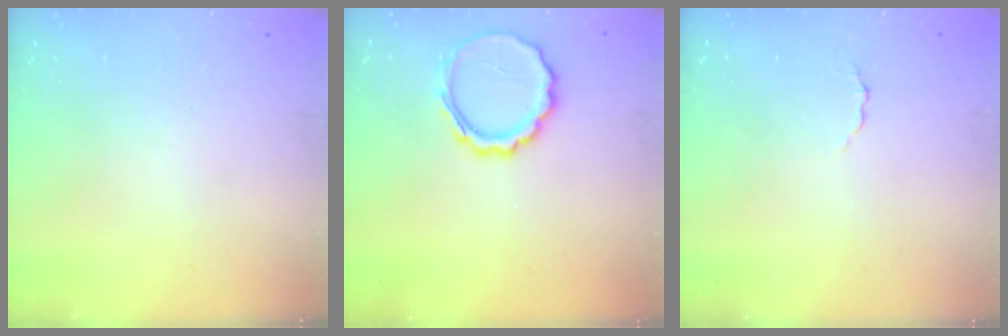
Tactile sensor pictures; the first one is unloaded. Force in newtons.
{"total": 7.8, "press": 7.7, "slide": 1.4}
{"total": 2.0, "press": 1.9, "slide": 0.6}